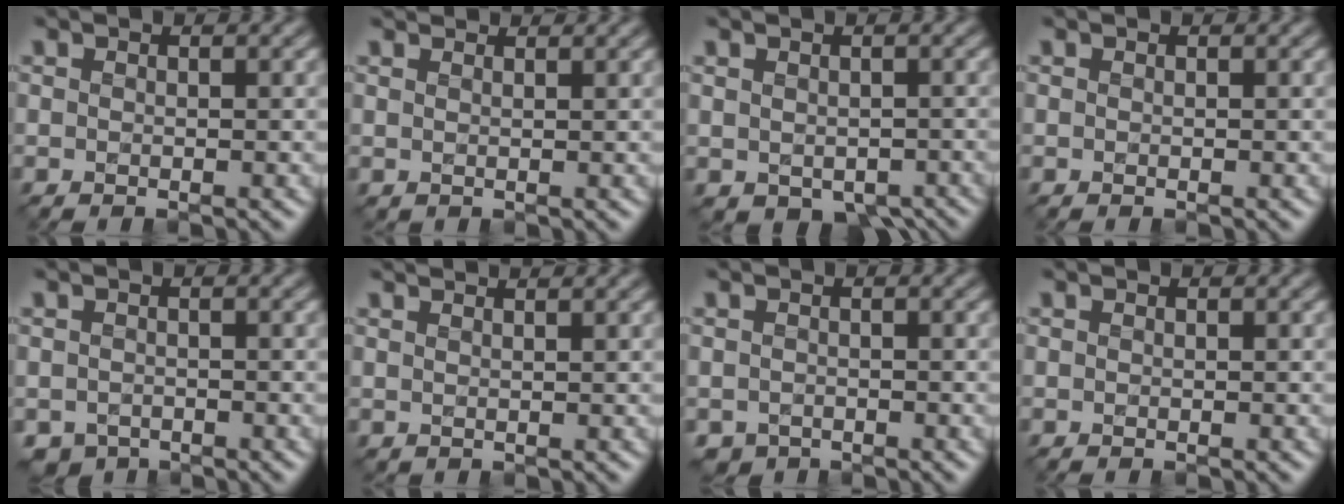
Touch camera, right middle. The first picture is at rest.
{"total": 3.3, "force": [3.1, 0.9, 0.9], "torque": [-0.008, 0.010, 0.023]}
{"total": 2.7, "force": [-1.3, 1.8, 1.5], "torque": [-0.023, -0.024, 0.003]}
{"total": 0.0}
{"total": 1.1, "force": [-0.8, 0.3, -0.7], "torque": [0.005, -0.008, -0.013]}
{"total": 2.8, "force": [2.6, 0.7, 0.8], "torque": [0.002, 0.011, 0.011]}
{"total": 0.8, "force": [-0.5, 0.1, -0.7], "torque": [0.004, -0.006, -0.004]}
{"total": 0.0}